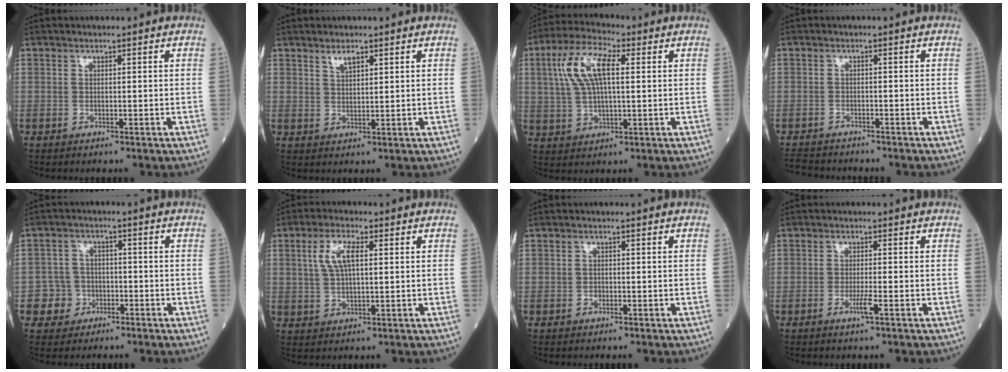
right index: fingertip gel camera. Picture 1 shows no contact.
{"total": 2.2, "force": [1.6, 0.6, 1.4], "torque": [-0.029, 0.002, 0.033]}
{"total": 10.1, "force": [2.6, 3.4, 9.1], "torque": [-0.198, 0.023, 0.051]}
{"total": 5.4, "force": [-5.0, 1.8, 0.8], "torque": [-0.008, -0.009, -0.084]}
{"total": 4.3, "force": [-1.9, 3.9, -0.1], "torque": [0.010, 0.017, -0.034]}
{"total": 5.8, "force": [1.7, 1.8, 5.2], "torque": [-0.113, 0.010, 0.039]}
{"total": 0.5, "force": [-0.3, 0.4, 0.3], "torque": [-0.005, 0.002, -0.006]}
{"total": 2.1, "force": [-1.0, -0.2, 1.9], "torque": [-0.041, -0.004, -0.018]}